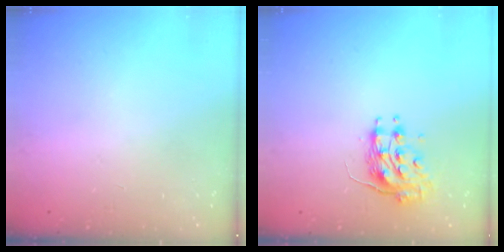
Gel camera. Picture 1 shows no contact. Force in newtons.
{"total": 8.8, "press": 8.8, "slide": 0.0}